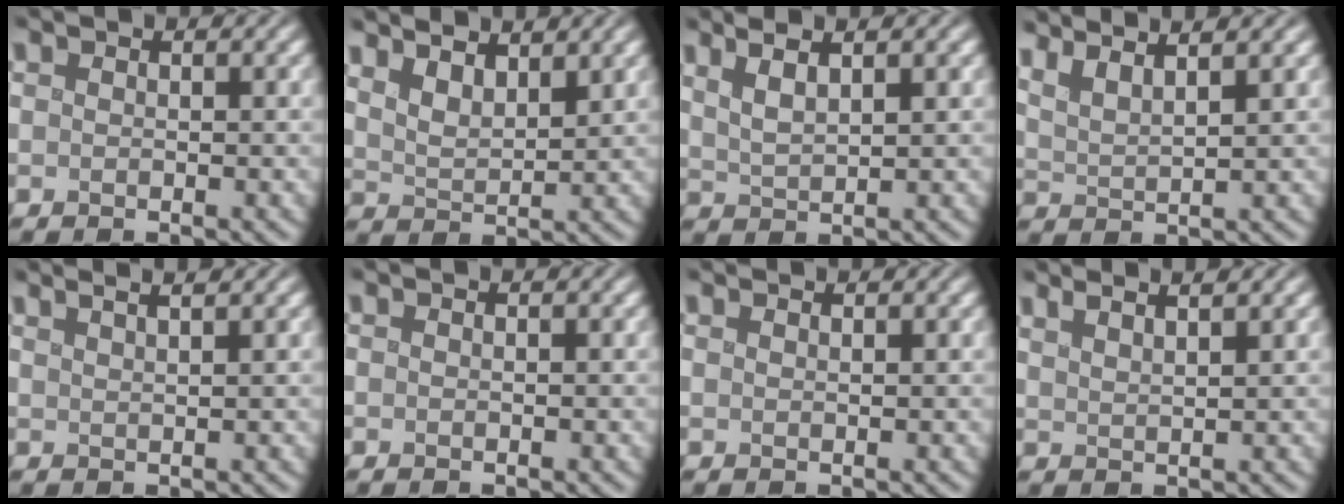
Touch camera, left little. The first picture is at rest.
{"total": 3.8, "force": [2.8, 1.3, 2.1], "torque": [-0.042, 0.007, 0.049]}
{"total": 2.5, "force": [1.4, 0.5, 2.0], "torque": [-0.047, 0.006, 0.033]}
{"total": 5.1, "force": [4.1, 1.2, 2.8], "torque": [-0.048, 0.024, 0.055]}
{"total": 3.9, "force": [3.1, 1.2, 2.1], "torque": [-0.006, 0.035, 0.010]}
{"total": 0.0}
{"total": 0.9, "force": [0.8, 0.1, 0.1], "torque": [0.002, 0.001, 0.006]}
{"total": 3.6, "force": [3.0, 0.9, 1.9], "torque": [-0.007, 0.026, 0.022]}